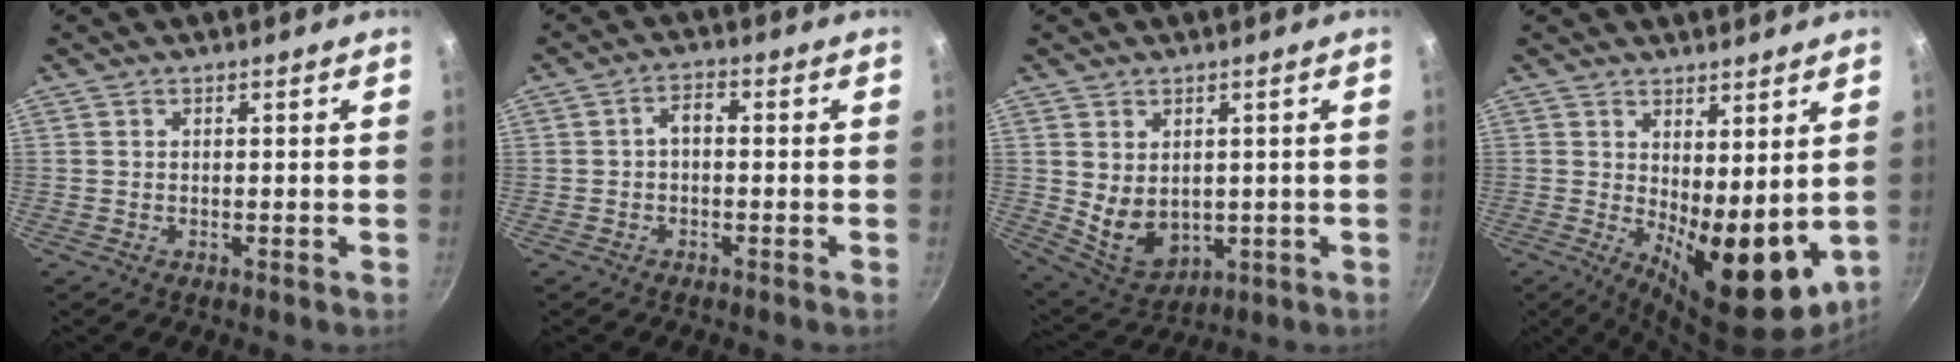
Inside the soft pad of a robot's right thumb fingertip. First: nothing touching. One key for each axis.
{"total": 2.9, "fx": -0.5, "fy": 1.7, "fz": 2.3, "tx": -0.035, "ty": 0.017, "tz": -0.013}
{"total": 8.8, "fx": 0.7, "fy": 6.5, "fz": 6.0, "tx": -0.084, "ty": -0.021, "tz": 0.039}
{"total": 13.7, "fx": 1.0, "fy": 5.9, "fz": 12.3, "tx": -0.136, "ty": -0.031, "tz": 0.032}